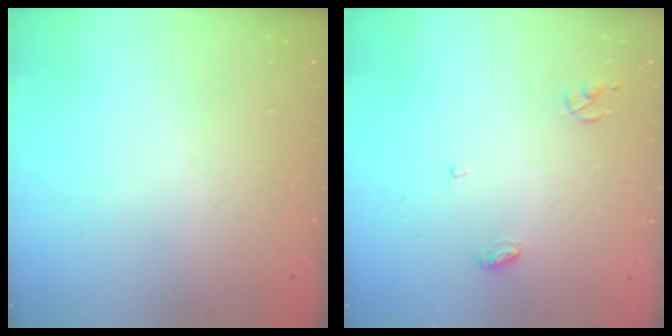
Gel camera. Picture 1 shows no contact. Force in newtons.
{"total": 4.7, "press": 4.7, "slide": 0.1}